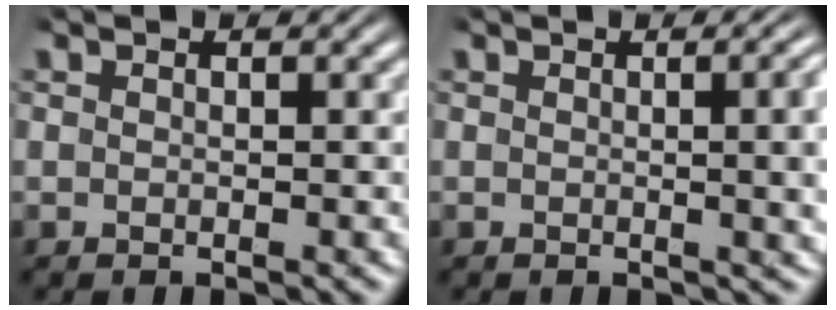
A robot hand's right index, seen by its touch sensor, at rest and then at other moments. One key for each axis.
{"total": 3.3, "fx": 0.4, "fy": 0.8, "fz": 3.2, "tx": -0.026, "ty": 0.013, "tz": -0.002}